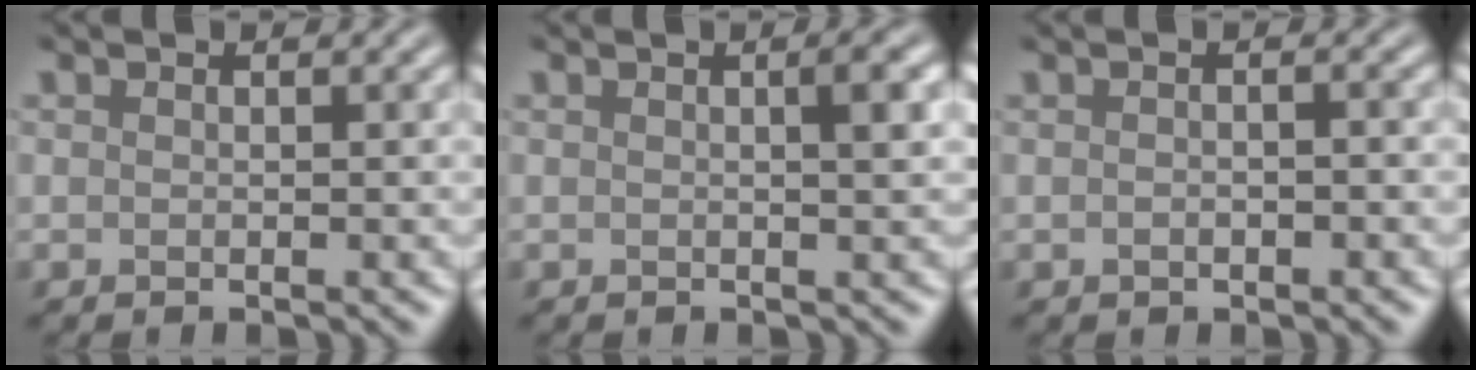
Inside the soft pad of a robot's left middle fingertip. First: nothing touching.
{"total": 2.1, "force": [0.4, 0.4, 2.0], "torque": [-0.024, 0.007, 0.003]}
{"total": 1.8, "force": [0.0, 0.9, 1.5], "torque": [-0.016, 0.001, -0.011]}